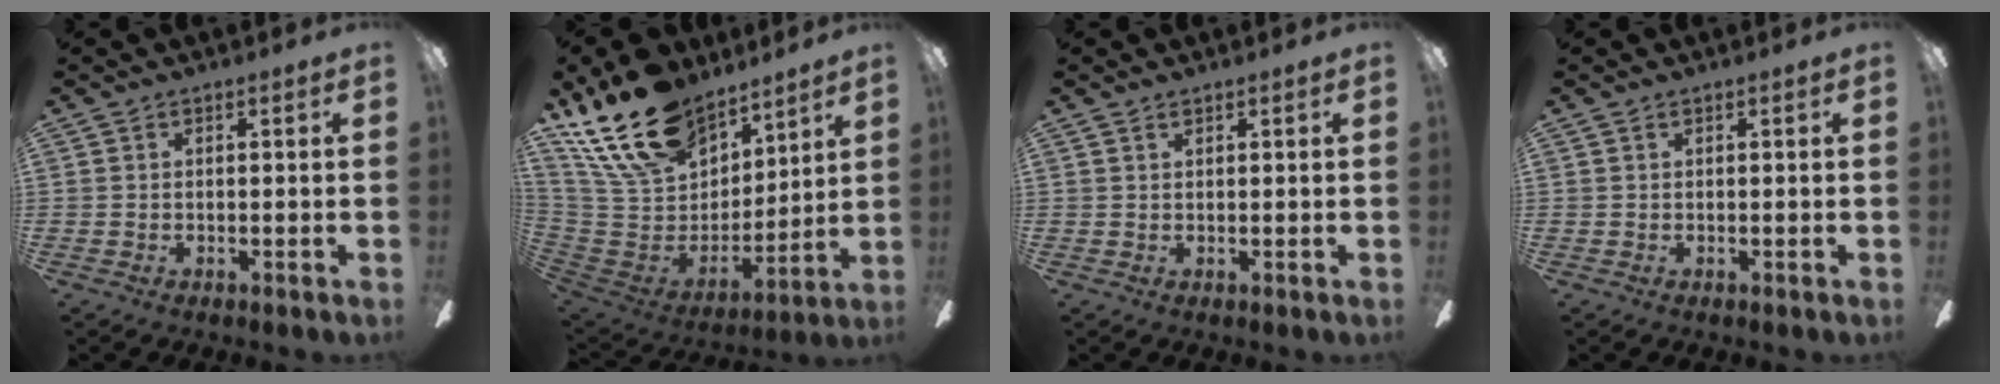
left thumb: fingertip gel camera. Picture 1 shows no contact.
{"total": 22.1, "force": [15.8, 11.7, 10.0], "torque": [-0.211, -0.087, 0.294]}
{"total": 0.6, "force": [0.5, 0.2, 0.2], "torque": [-0.005, 0.001, 0.010]}
{"total": 0.0}